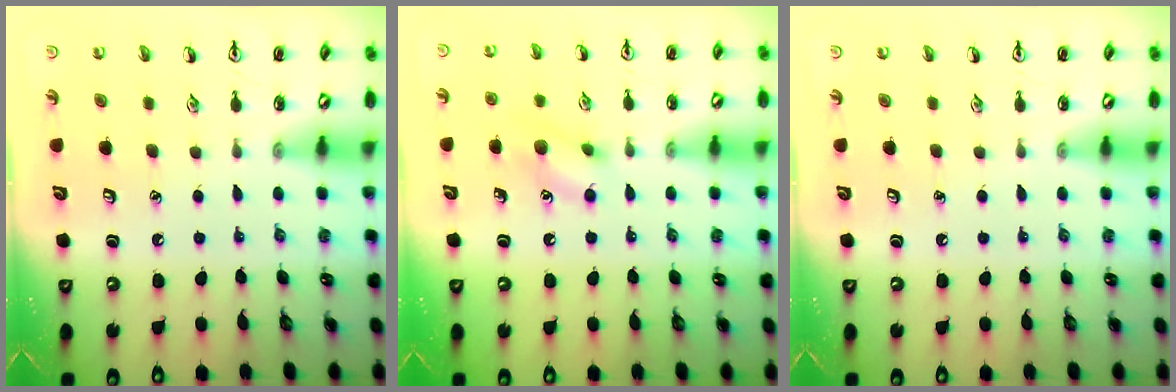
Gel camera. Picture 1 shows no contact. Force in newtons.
{"total": 9.0, "press": 9.0, "slide": 0.7}
{"total": 0.0}